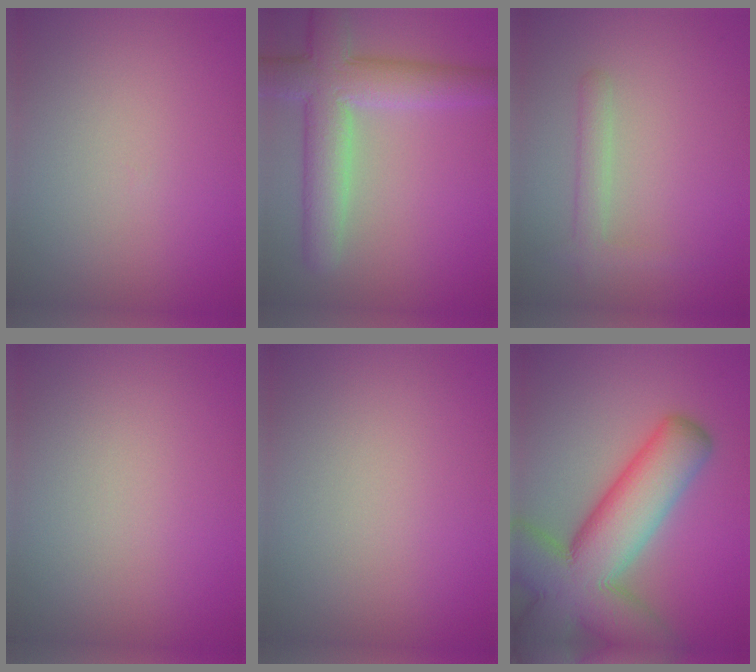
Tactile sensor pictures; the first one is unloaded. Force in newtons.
{"total": 7.1, "press": 7.1, "slide": 0.5}
{"total": 1.8, "press": 1.8, "slide": 0.1}
{"total": 0.0}
{"total": 0.0}
{"total": 14.0, "press": 14.0, "slide": 0.9}